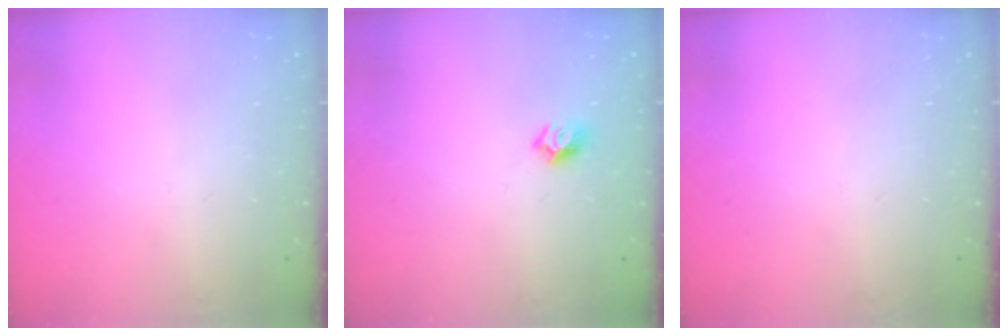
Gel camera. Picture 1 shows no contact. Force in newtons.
{"total": 6.9, "press": 6.8, "slide": 0.9}
{"total": 0.0}